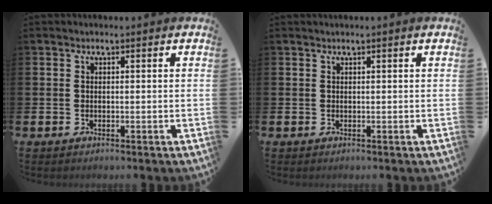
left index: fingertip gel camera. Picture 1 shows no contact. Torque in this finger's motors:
{"motor_torque": [0.25, -1.14, -0.27, 0.08]}